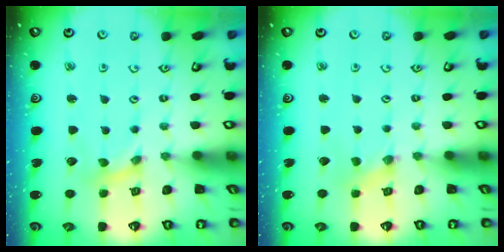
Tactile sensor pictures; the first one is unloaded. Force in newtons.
{"total": 0.0}